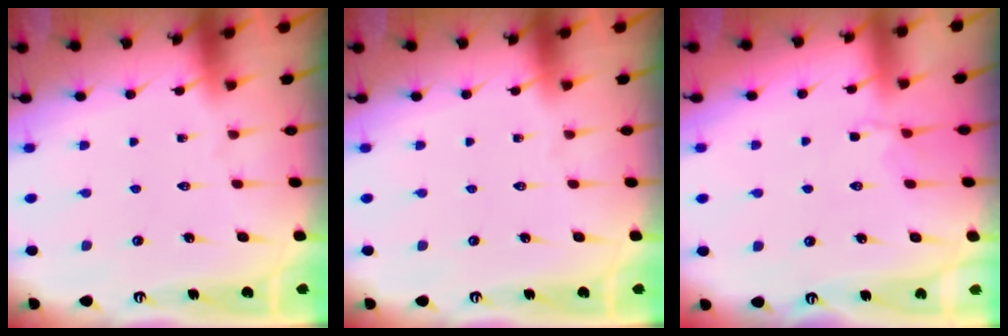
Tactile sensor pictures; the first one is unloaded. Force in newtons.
{"total": 0.0}
{"total": 2.7, "press": 2.3, "slide": 1.4}